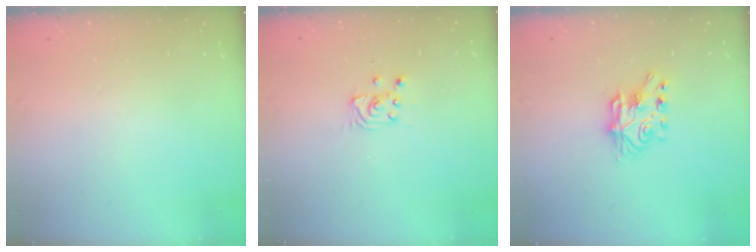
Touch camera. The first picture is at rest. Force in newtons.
{"total": 2.9, "press": 2.9, "slide": 0.4}
{"total": 7.4, "press": 7.3, "slide": 0.8}